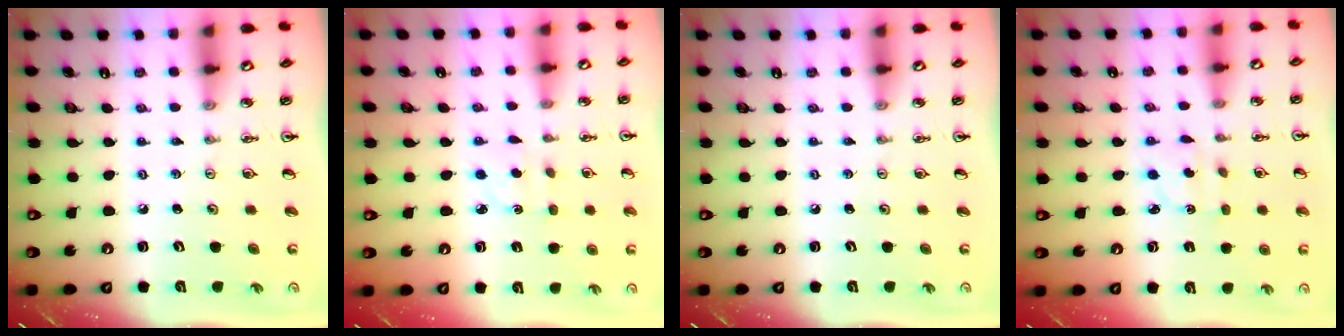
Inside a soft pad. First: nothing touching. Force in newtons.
{"total": 2.0, "press": 1.9, "slide": 0.7}
{"total": 0.0}
{"total": 2.3, "press": 2.2, "slide": 0.6}